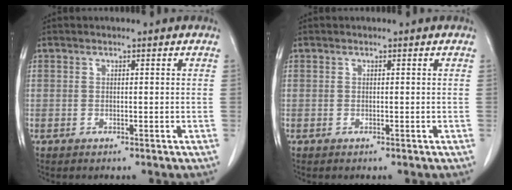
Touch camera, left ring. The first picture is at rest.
{"total": 0.0}